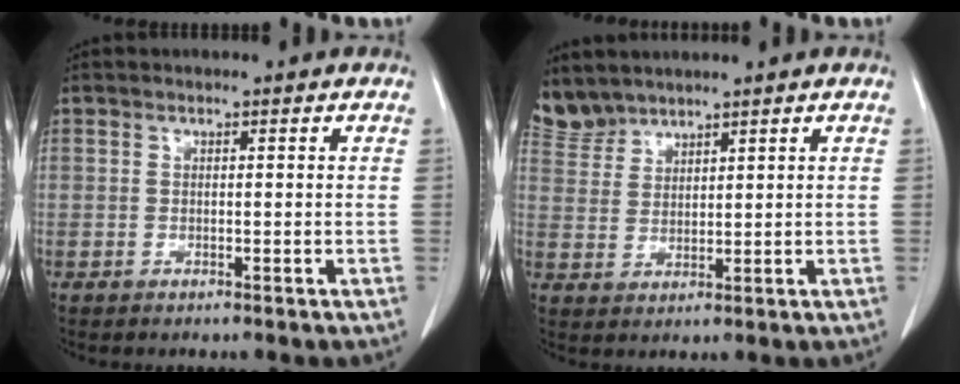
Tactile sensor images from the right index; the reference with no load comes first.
{"total": 5.1, "force": [5.0, 1.0, 0.2], "torque": [-0.013, 0.007, 0.114]}